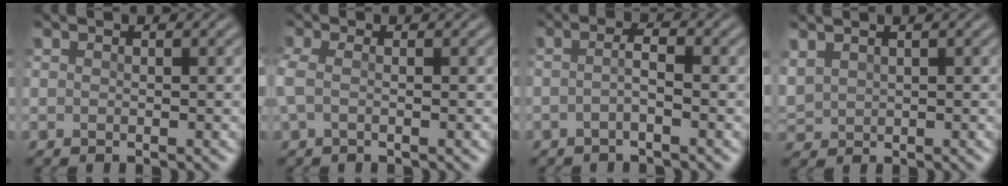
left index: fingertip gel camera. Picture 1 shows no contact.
{"total": 1.8, "force": [-0.3, 1.0, 1.5], "torque": [-0.043, 0.001, -0.014]}
{"total": 1.7, "force": [-0.7, 0.2, 1.5], "torque": [-0.031, 0.000, -0.020]}
{"total": 2.0, "force": [1.2, 1.2, 1.0], "torque": [-0.034, 0.006, 0.029]}